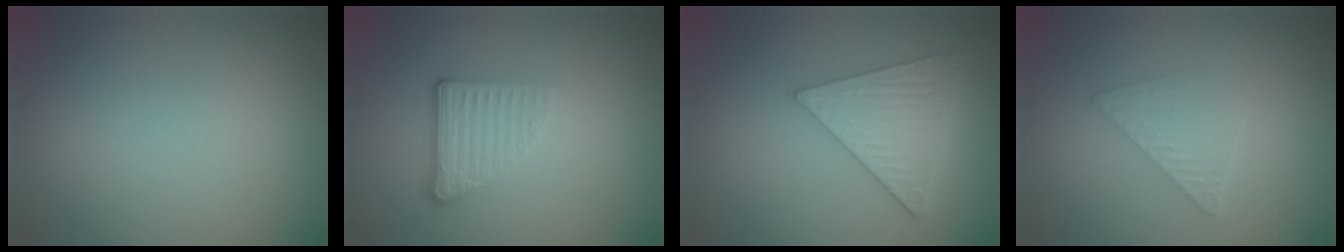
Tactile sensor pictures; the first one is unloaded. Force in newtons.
{"total": 3.8, "press": 2.5, "slide": 2.8}
{"total": 3.9, "press": 3.6, "slide": 1.3}
{"total": 2.0, "press": 2.0, "slide": 0.2}